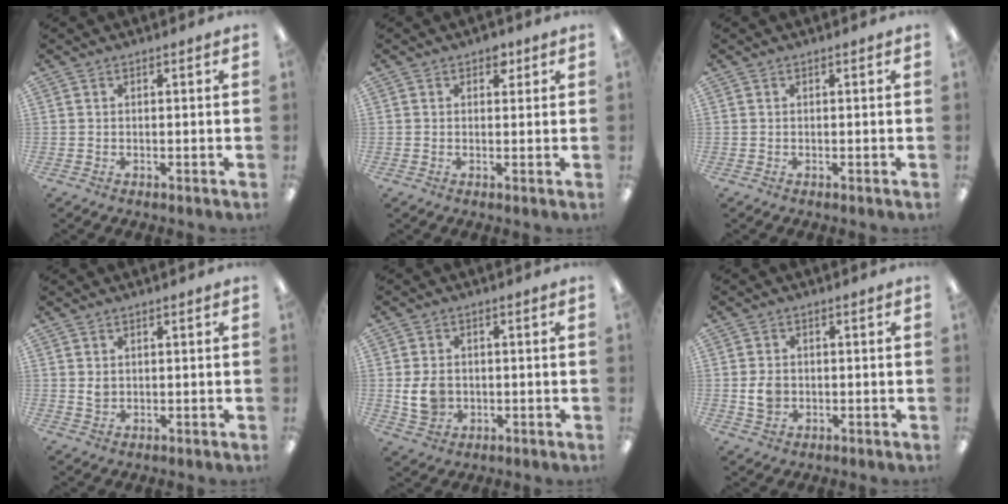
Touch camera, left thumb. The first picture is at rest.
{"total": 2.5, "force": [1.5, 1.5, 1.3], "torque": [-0.003, -0.006, 0.021]}
{"total": 0.0}
{"total": 2.0, "force": [0.8, 1.5, 1.0], "torque": [-0.014, 0.000, 0.013]}
{"total": 6.4, "force": [-0.3, 5.2, 3.6], "torque": [-0.072, 0.000, -0.006]}
{"total": 4.2, "force": [-0.3, 3.4, 2.5], "torque": [-0.042, 0.001, -0.006]}